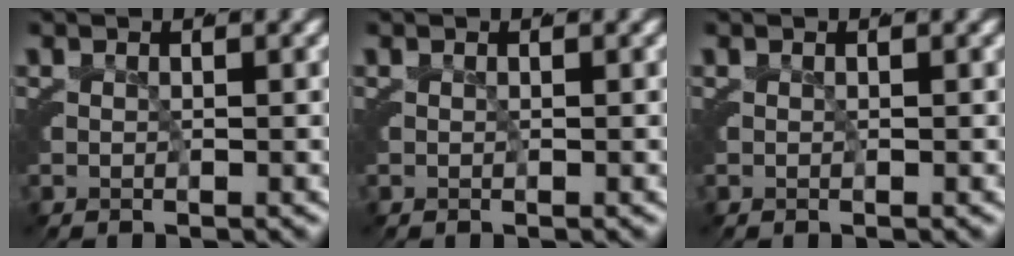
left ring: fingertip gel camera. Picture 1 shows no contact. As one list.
[{"total": 0.0}, {"total": 0.0}]